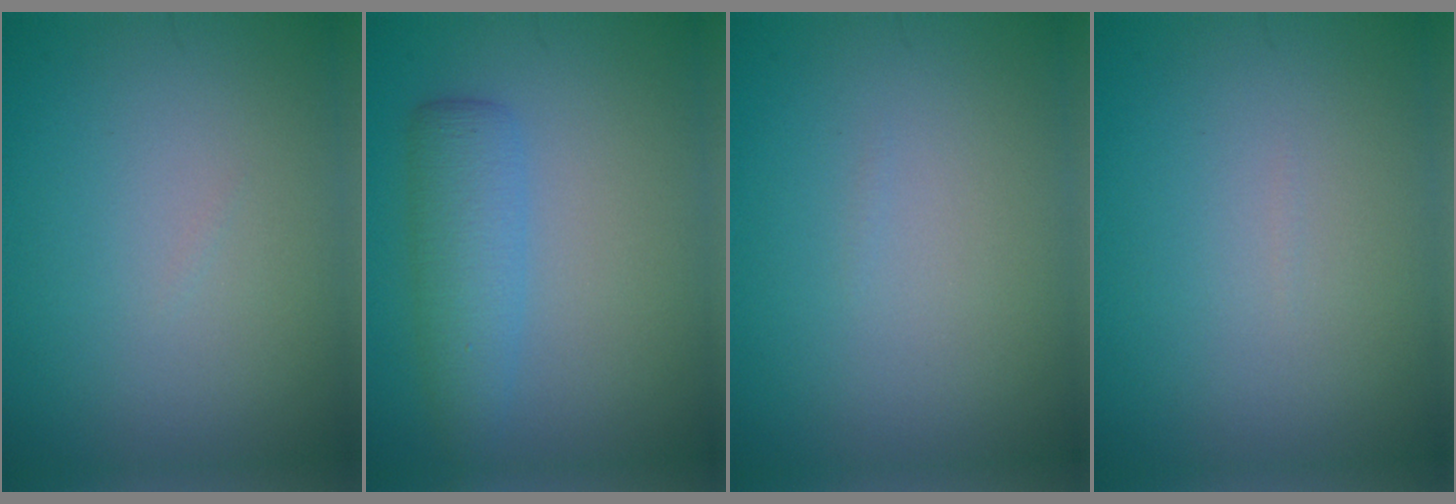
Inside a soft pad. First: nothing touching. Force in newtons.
{"total": 3.4, "press": 3.4, "slide": 0.1}
{"total": 0.0}
{"total": 0.0}